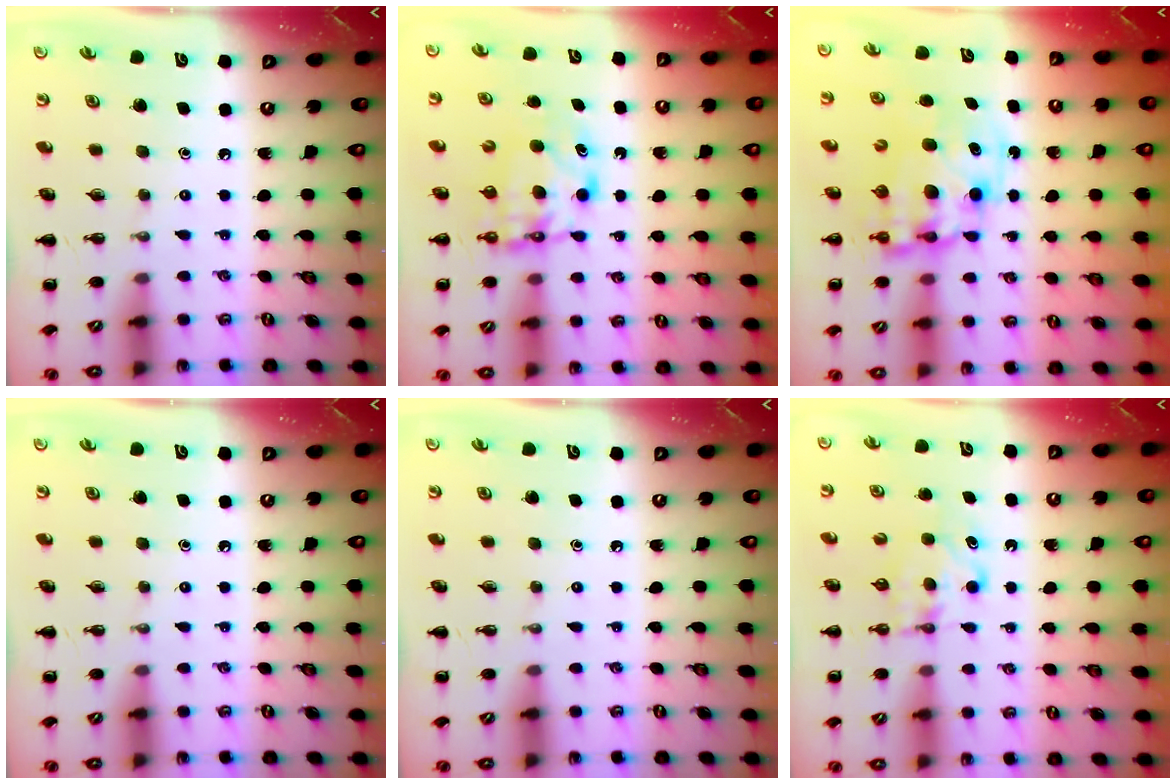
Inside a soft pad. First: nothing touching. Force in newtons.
{"total": 6.3, "press": 6.3, "slide": 1.0}
{"total": 10.9, "press": 10.5, "slide": 2.9}
{"total": 0.0}
{"total": 0.0}
{"total": 5.3, "press": 5.2, "slide": 1.0}